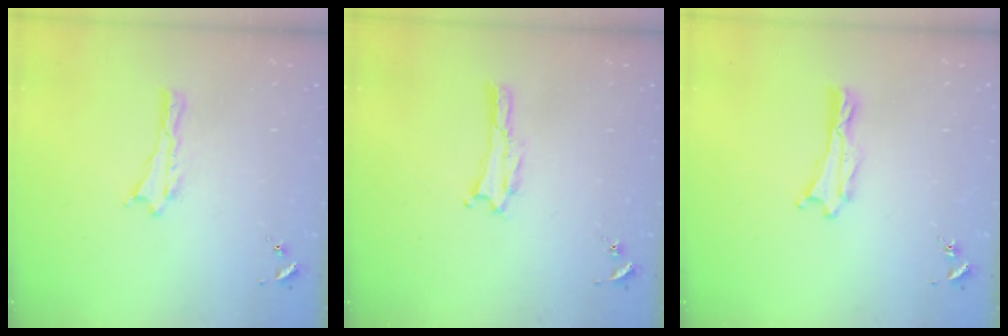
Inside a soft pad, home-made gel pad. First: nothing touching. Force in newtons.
{"total": 0.0}
{"total": 0.6, "press": 0.6, "slide": 0.1}